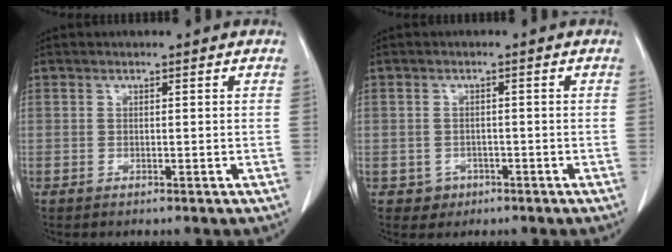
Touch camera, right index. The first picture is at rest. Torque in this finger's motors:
{"motor_torque": [-0.91, 0.64, -0.88, -0.21]}